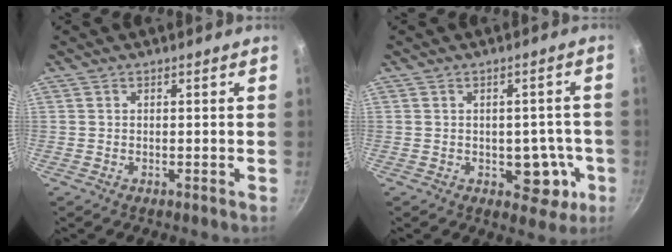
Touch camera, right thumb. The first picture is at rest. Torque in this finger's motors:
{"motor_torque": [0.95, 0.71, 0.59, -0.28, 0.05]}